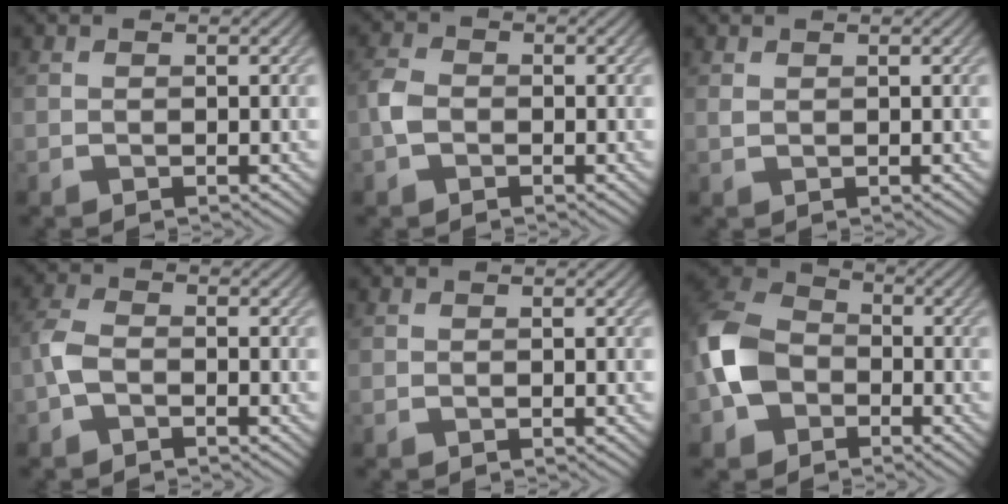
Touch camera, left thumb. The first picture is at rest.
{"total": 2.6, "force": [-0.9, 2.0, 1.4], "torque": [-0.036, 0.003, -0.029]}
{"total": 0.6, "force": [0.4, 0.3, 0.3], "torque": [-0.010, 0.000, 0.008]}
{"total": 2.9, "force": [-1.4, 1.7, 1.9], "torque": [-0.050, 0.003, -0.041]}
{"total": 0.0}
{"total": 9.1, "force": [-2.8, 7.0, 5.2], "torque": [-0.133, -0.002, -0.080]}